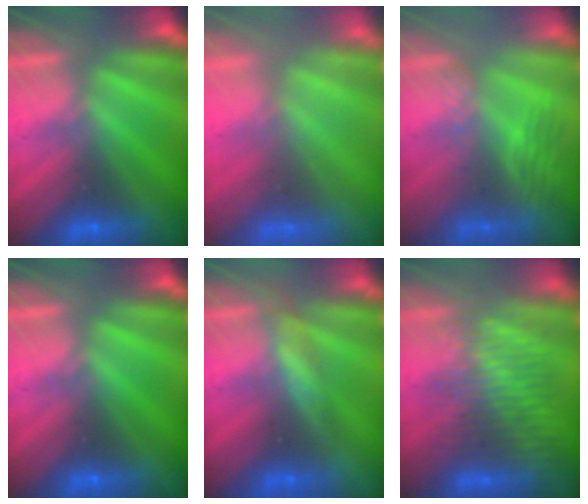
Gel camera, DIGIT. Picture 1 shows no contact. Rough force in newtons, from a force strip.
{"total": 9.6}
{"total": 2.7}
{"total": 0.0}
{"total": 2.8}
{"total": 3.2}